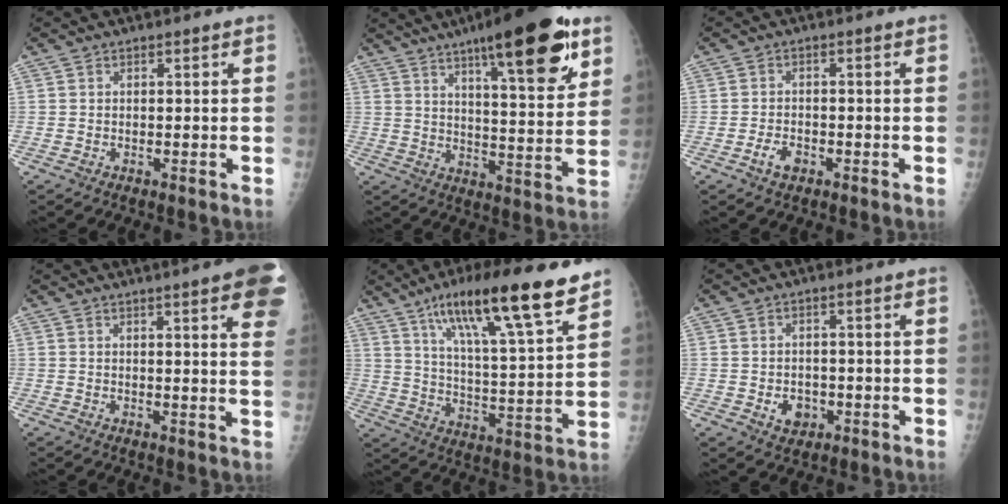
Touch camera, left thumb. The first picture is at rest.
{"total": 20.4, "force": [11.9, 4.9, 15.8], "torque": [-0.204, -0.051, 0.175]}
{"total": 3.1, "force": [-1.5, 1.9, 1.8], "torque": [-0.030, 0.008, -0.025]}
{"total": 13.5, "force": [7.5, 2.4, 11.0], "torque": [-0.118, -0.018, 0.077]}
{"total": 21.8, "force": [14.1, 3.7, 16.2], "torque": [-0.244, -0.051, 0.231]}
{"total": 4.0, "force": [-1.0, 3.3, 2.0], "torque": [-0.013, 0.003, -0.007]}